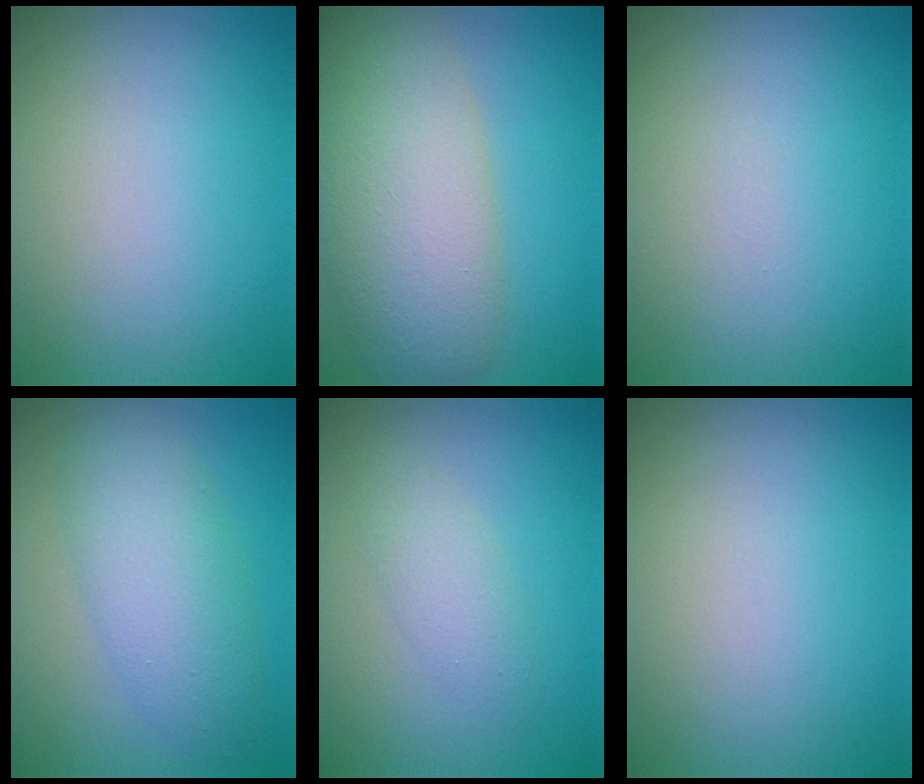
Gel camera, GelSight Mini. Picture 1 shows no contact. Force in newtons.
{"total": 9.4, "press": 9.4, "slide": 0.7}
{"total": 0.0}
{"total": 5.3, "press": 5.3, "slide": 0.0}
{"total": 2.7, "press": 2.7, "slide": 0.2}
{"total": 0.0}